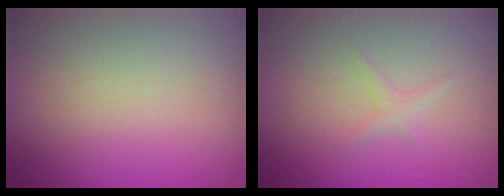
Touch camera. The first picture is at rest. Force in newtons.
{"total": 0.9, "press": 0.9, "slide": 0.0}